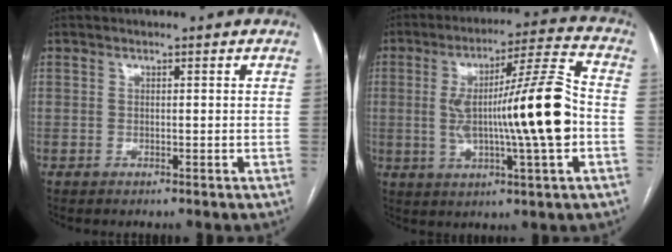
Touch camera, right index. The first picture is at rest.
{"total": 16.4, "force": [-1.2, 0.3, 16.3], "torque": [-0.271, 0.014, -0.022]}